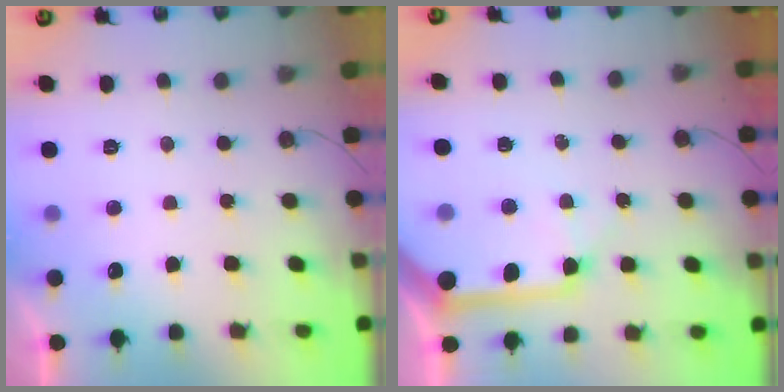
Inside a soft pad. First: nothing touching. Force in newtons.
{"total": 15.4, "press": 15.2, "slide": 2.2}